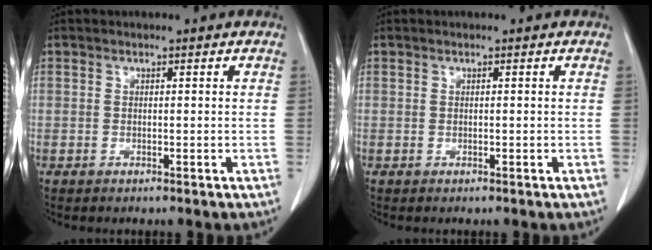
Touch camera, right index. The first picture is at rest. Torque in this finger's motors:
{"motor_torque": [0.00, 0.00, 0.00, 0.00]}